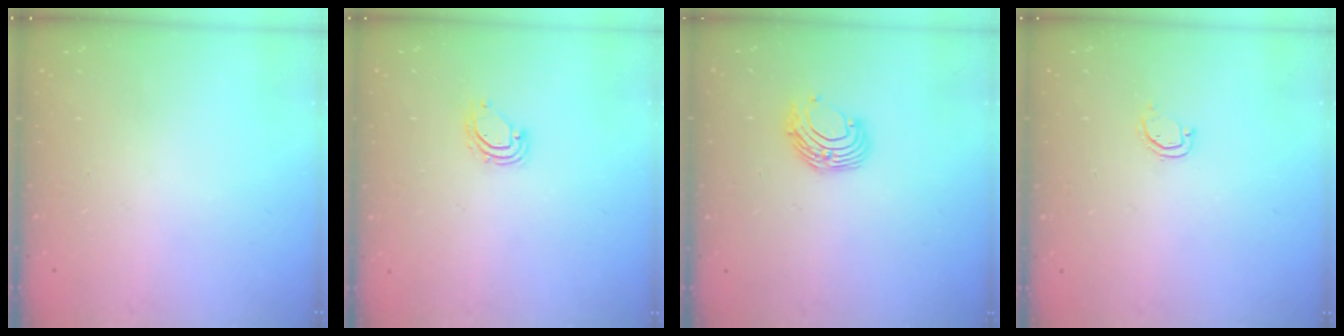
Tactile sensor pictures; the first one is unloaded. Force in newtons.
{"total": 4.9, "press": 4.9, "slide": 0.4}
{"total": 8.8, "press": 8.8, "slide": 0.9}
{"total": 3.2, "press": 3.2, "slide": 0.2}